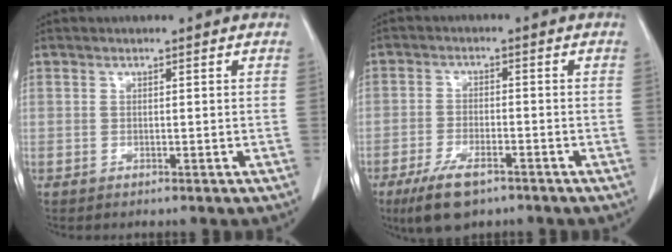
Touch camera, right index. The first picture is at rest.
{"total": 7.3, "force": [-4.9, 2.5, 4.9], "torque": [-0.098, -0.012, -0.083]}